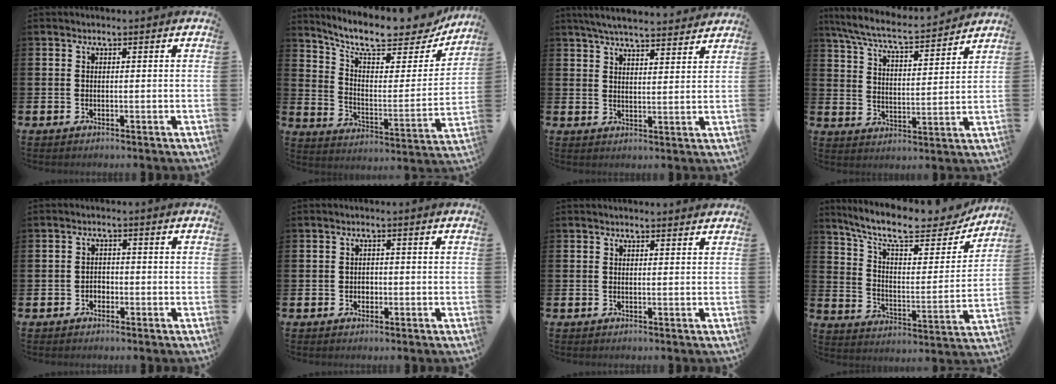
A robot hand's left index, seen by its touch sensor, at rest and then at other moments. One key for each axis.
{"total": 10.6, "fx": 9.2, "fy": 2.8, "fz": 4.3, "tx": -0.107, "ty": -0.064, "tz": 0.155}
{"total": 5.4, "fx": 5.2, "fy": 0.6, "fz": 1.3, "tx": -0.030, "ty": -0.028, "tz": 0.091}
{"total": 7.2, "fx": 6.6, "fy": 0.8, "fz": 2.6, "tx": -0.082, "ty": -0.045, "tz": 0.114}
{"total": 1.5, "fx": -0.9, "fy": 1.2, "fz": 0.4, "tx": -0.009, "ty": 0.003, "tz": -0.020}
{"total": 1.2, "fx": -0.3, "fy": 1.0, "fz": 0.5, "tx": -0.002, "ty": 0.004, "tz": -0.009}
{"total": 0.8, "fx": 0.7, "fy": 0.1, "fz": 0.2, "tx": 0.005, "ty": -0.002, "tz": 0.012}
{"total": 11.5, "fx": 9.9, "fy": 3.0, "fz": 5.0, "tx": -0.120, "ty": -0.067, "tz": 0.167}